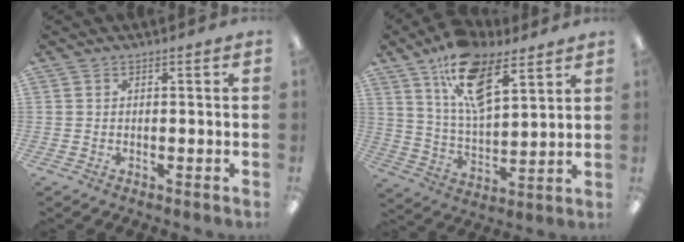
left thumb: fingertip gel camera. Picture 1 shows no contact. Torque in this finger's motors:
{"motor_torque": [0.27, 0.27, 1.45, -1.32, 0.31]}